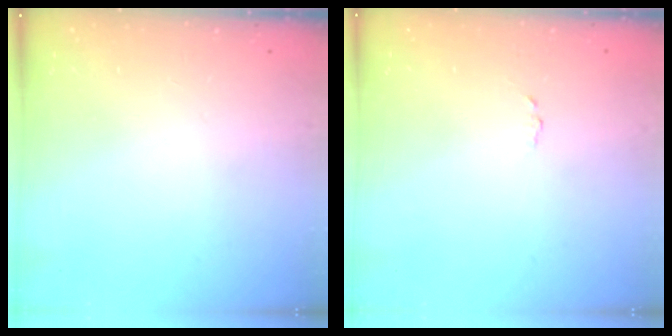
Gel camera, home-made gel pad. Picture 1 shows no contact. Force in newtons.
{"total": 1.7, "press": 1.7, "slide": 0.1}